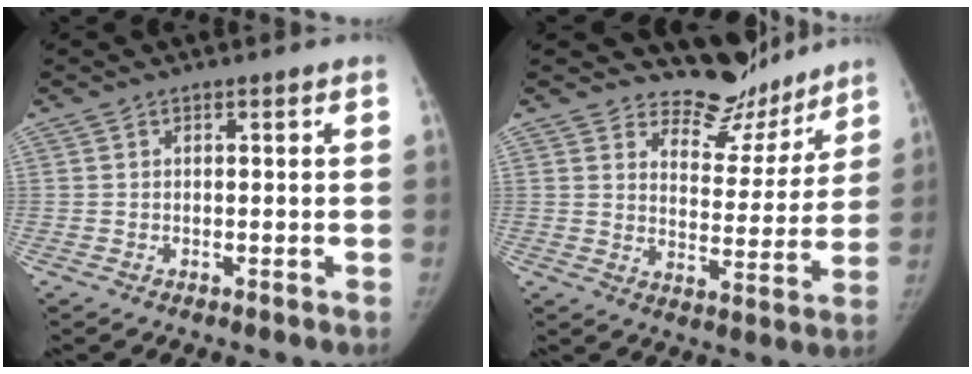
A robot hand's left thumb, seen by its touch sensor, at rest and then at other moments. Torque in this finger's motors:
{"motor_torque": [0.68, -0.84, 0.87, -0.93, 0.03]}